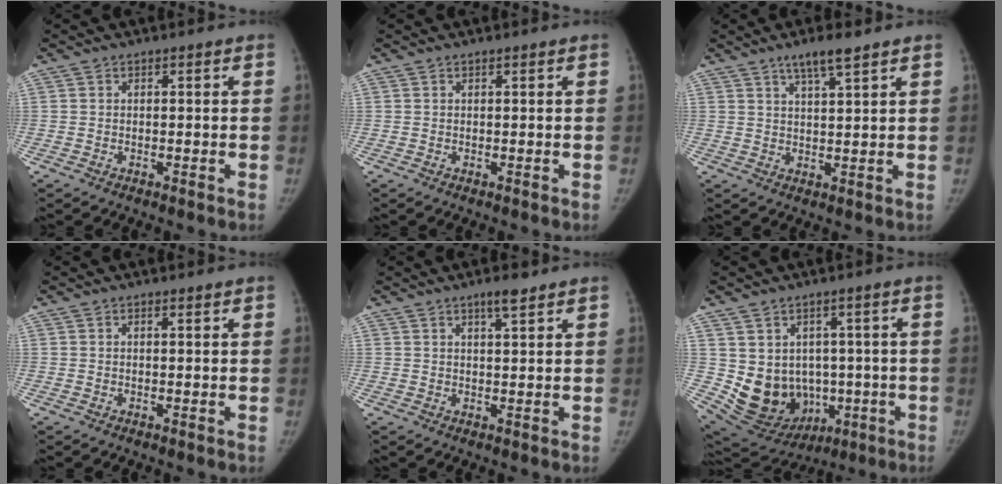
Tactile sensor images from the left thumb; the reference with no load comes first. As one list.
[{"total": 0.0}, {"total": 5.2, "force": [3.6, 0.6, 3.7], "torque": [-0.065, -0.019, 0.067]}, {"total": 0.6, "force": [0.4, 0.0, 0.4], "torque": [-0.007, 0.000, 0.007]}, {"total": 3.3, "force": [2.3, 0.5, 2.2], "torque": [-0.035, -0.015, 0.039]}, {"total": 14.0, "force": [-1.4, 11.7, 7.5], "torque": [-0.096, 0.013, 0.017]}]